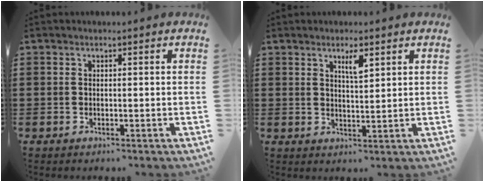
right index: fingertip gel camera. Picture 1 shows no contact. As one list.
[{"total": 3.0, "force": [1.8, 0.7, 2.3], "torque": [-0.034, -0.003, 0.026]}]